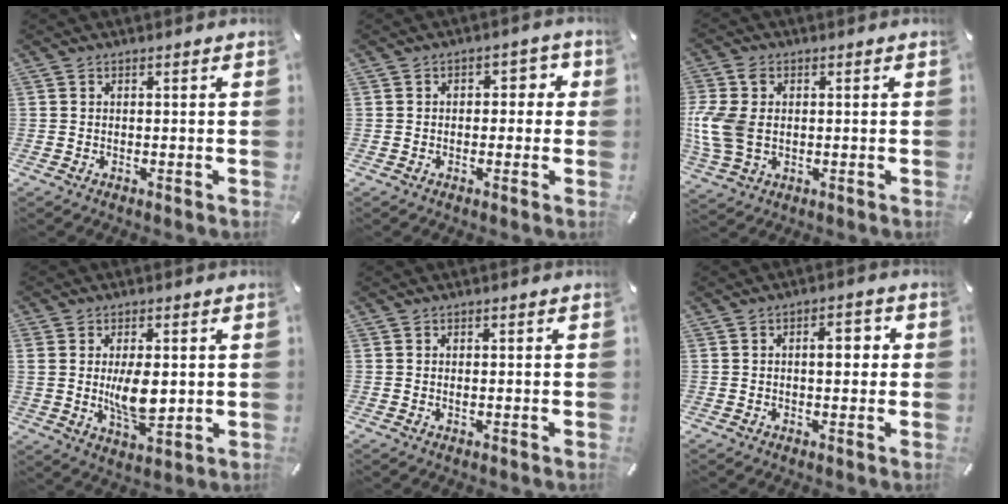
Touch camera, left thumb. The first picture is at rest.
{"total": 3.8, "force": [-0.6, 2.8, 2.4], "torque": [-0.025, 0.007, -0.021]}
{"total": 9.4, "force": [0.3, 6.8, 6.4], "torque": [-0.152, 0.009, 0.007]}
{"total": 9.1, "force": [0.9, 4.8, 7.6], "torque": [-0.136, -0.015, 0.007]}
{"total": 0.7, "force": [0.0, 0.4, 0.6], "torque": [-0.013, 0.000, -0.001]}
{"total": 5.3, "force": [0.5, 2.7, 4.5], "torque": [-0.057, 0.001, -0.003]}